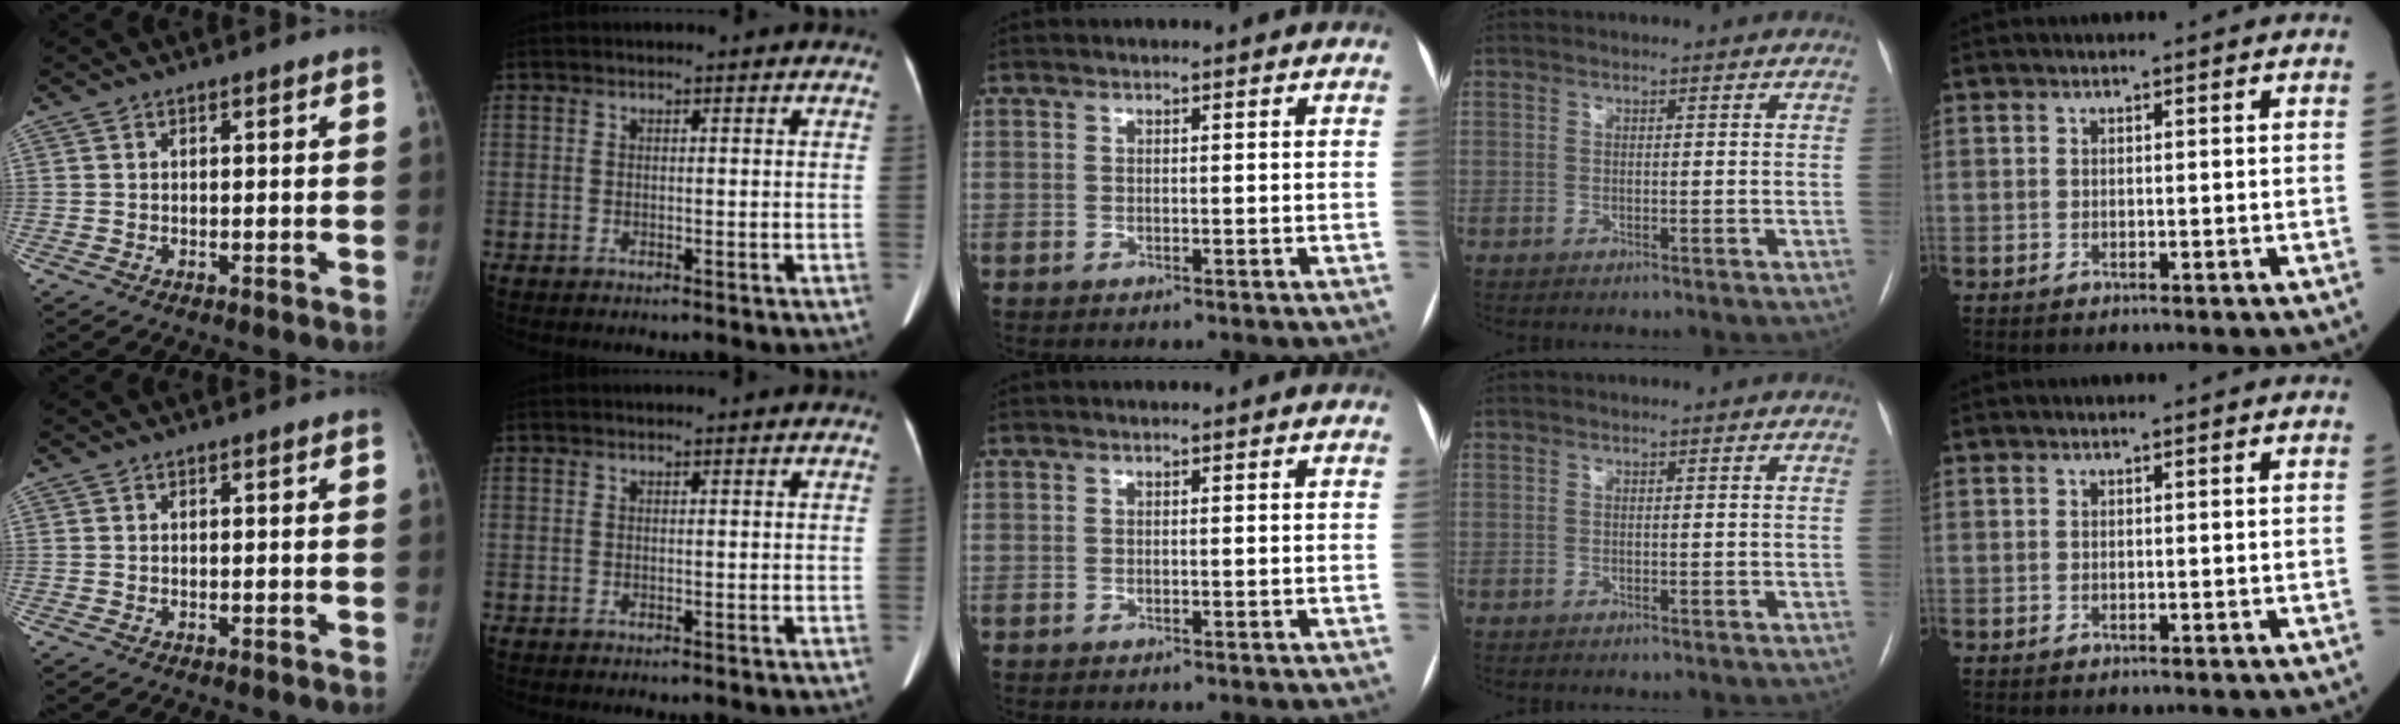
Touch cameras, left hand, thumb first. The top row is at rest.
{}